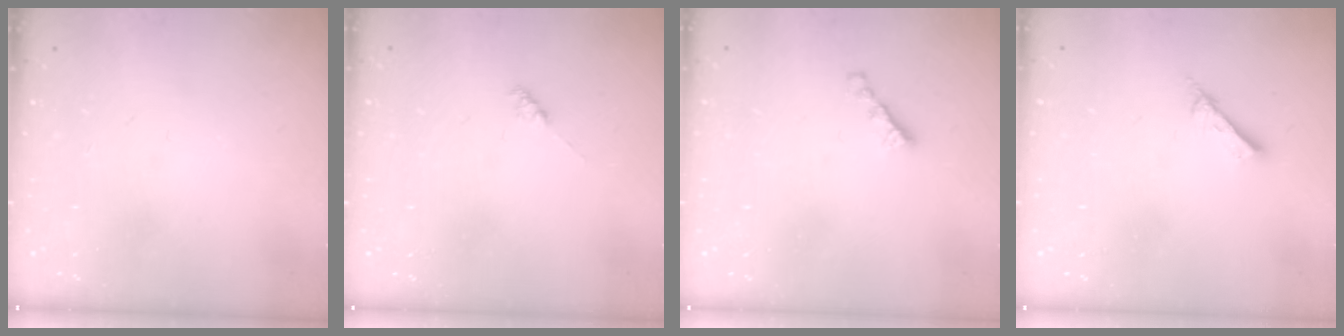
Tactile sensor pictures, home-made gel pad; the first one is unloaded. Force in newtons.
{"total": 2.1, "press": 2.0, "slide": 0.5}
{"total": 2.7, "press": 2.7, "slide": 0.2}
{"total": 2.6, "press": 2.6, "slide": 0.1}